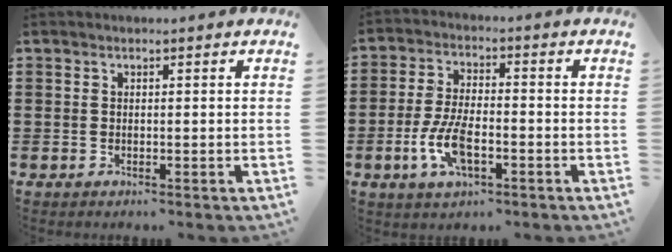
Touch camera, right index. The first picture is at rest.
{"total": 7.2, "force": [-2.5, 3.2, 5.9], "torque": [-0.141, -0.005, -0.053]}